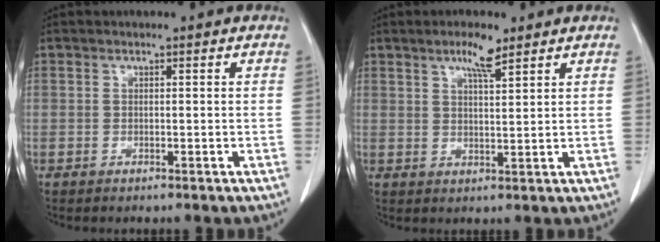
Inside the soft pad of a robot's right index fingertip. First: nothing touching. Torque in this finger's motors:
{"motor_torque": [0.18, 0.20, 0.08, 0.05]}